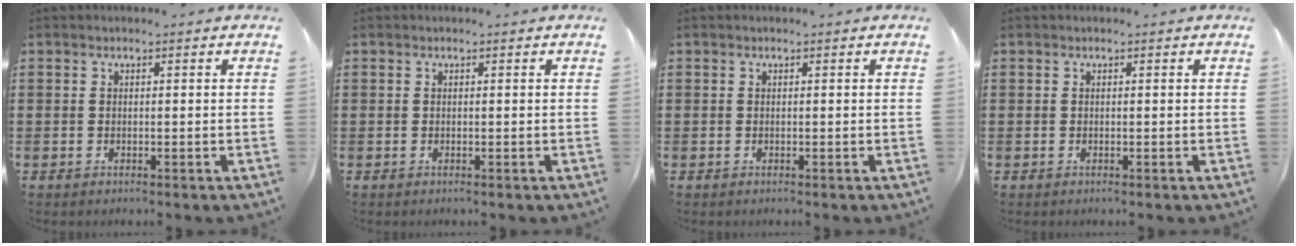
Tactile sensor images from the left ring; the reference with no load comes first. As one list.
[{"total": 0.0}, {"total": 0.0}, {"total": 0.0}]